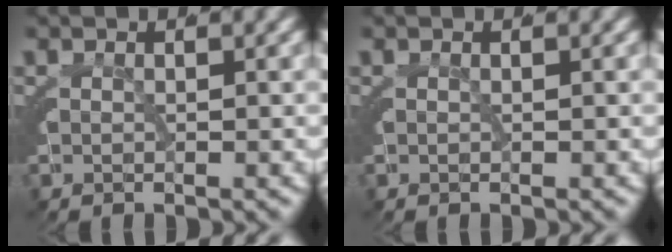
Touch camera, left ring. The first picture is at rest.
{"total": 0.0}